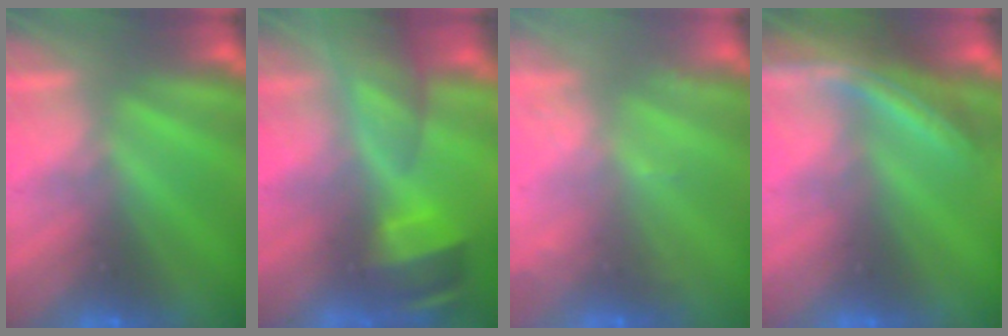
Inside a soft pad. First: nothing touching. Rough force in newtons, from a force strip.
{"total": 10.0}
{"total": 8.4}
{"total": 3.7}